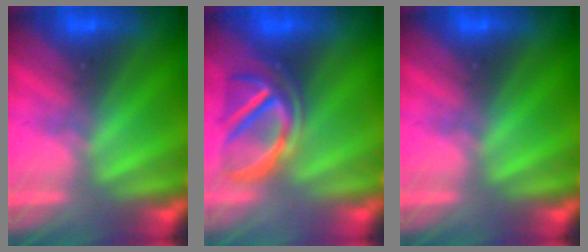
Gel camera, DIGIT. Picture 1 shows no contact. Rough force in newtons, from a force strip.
{"total": 3.8}
{"total": 0.0}